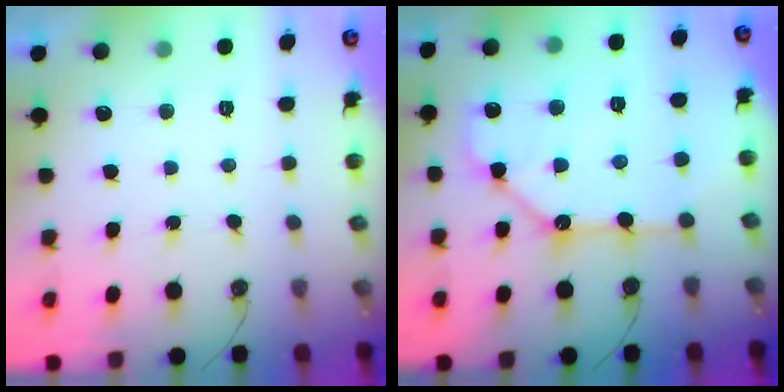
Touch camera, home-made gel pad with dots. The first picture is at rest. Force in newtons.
{"total": 12.7, "press": 12.6, "slide": 1.5}